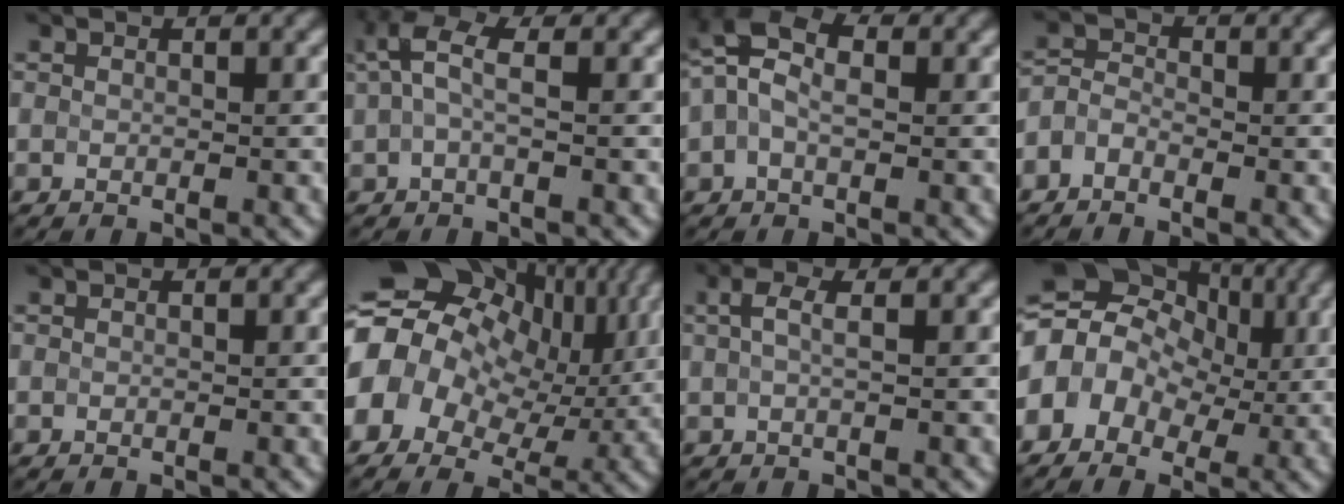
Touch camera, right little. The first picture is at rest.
{"total": 3.0, "force": [0.7, 1.1, 2.6], "torque": [-0.062, 0.010, 0.009]}
{"total": 6.0, "force": [1.0, 3.5, 4.7], "torque": [-0.102, 0.017, 0.007]}
{"total": 1.9, "force": [-1.0, 1.2, 1.1], "torque": [-0.022, 0.005, -0.031]}
{"total": 0.0}
{"total": 19.1, "force": [2.7, 14.9, 11.7], "torque": [-0.218, 0.027, 0.022]}
{"total": 2.0, "force": [0.7, 0.7, 1.8], "torque": [-0.038, 0.004, 0.008]}
{"total": 9.1, "force": [0.4, 7.1, 5.6], "torque": [-0.086, 0.027, -0.013]}